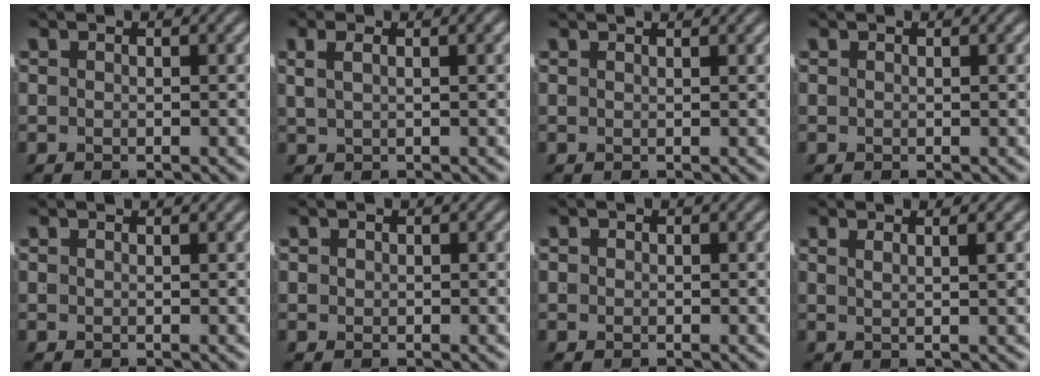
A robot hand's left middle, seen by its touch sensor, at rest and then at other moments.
{"total": 1.8, "force": [0.9, -0.2, 1.6], "torque": [-0.019, 0.005, 0.021]}
{"total": 1.2, "force": [0.9, -0.8, 0.0], "torque": [0.011, 0.000, 0.016]}
{"total": 0.0}
{"total": 0.6, "force": [0.4, -0.4, -0.1], "torque": [0.010, 0.000, 0.007]}
{"total": 0.0}
{"total": 0.7, "force": [-0.1, 0.7, 0.2], "torque": [-0.011, -0.006, 0.002]}
{"total": 2.0, "force": [0.8, -1.6, 1.0], "torque": [-0.006, -0.003, 0.022]}